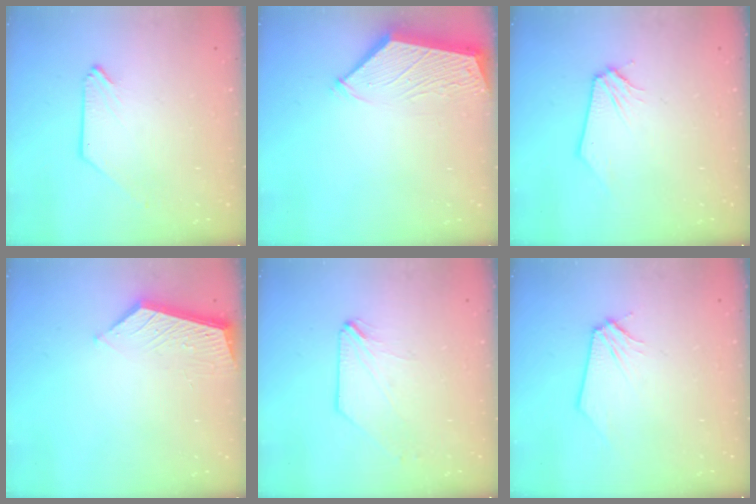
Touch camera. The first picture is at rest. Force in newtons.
{"total": 3.4, "press": 3.4, "slide": 0.5}
{"total": 0.0}
{"total": 6.1, "press": 6.1, "slide": 0.2}
{"total": 1.4, "press": 1.4, "slide": 0.2}
{"total": 0.0}